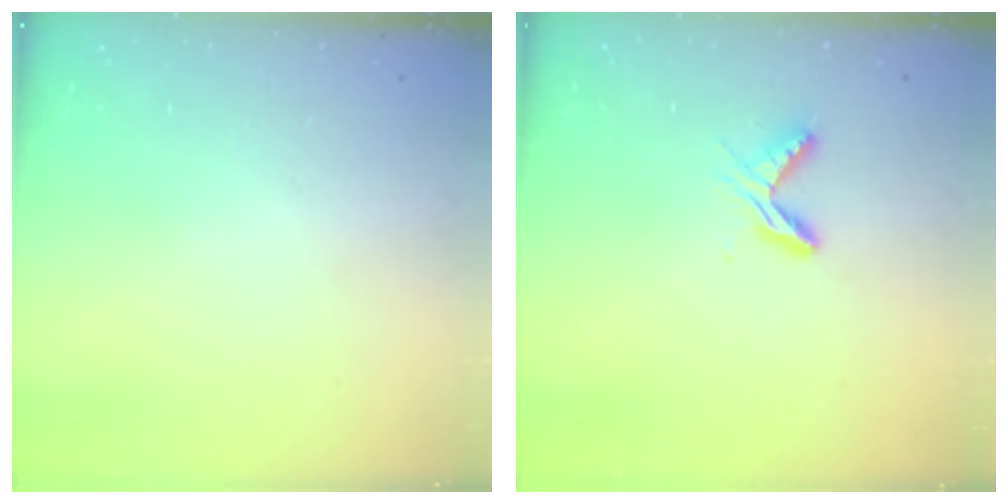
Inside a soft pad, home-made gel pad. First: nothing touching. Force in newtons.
{"total": 6.1, "press": 6.1, "slide": 0.7}